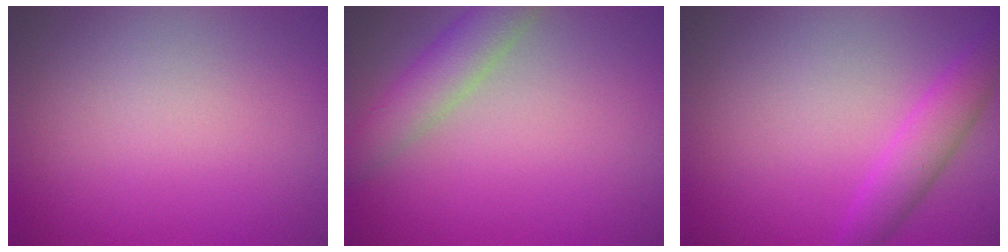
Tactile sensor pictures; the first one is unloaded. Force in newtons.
{"total": 3.6, "press": 3.6, "slide": 0.1}
{"total": 2.9, "press": 2.9, "slide": 0.1}